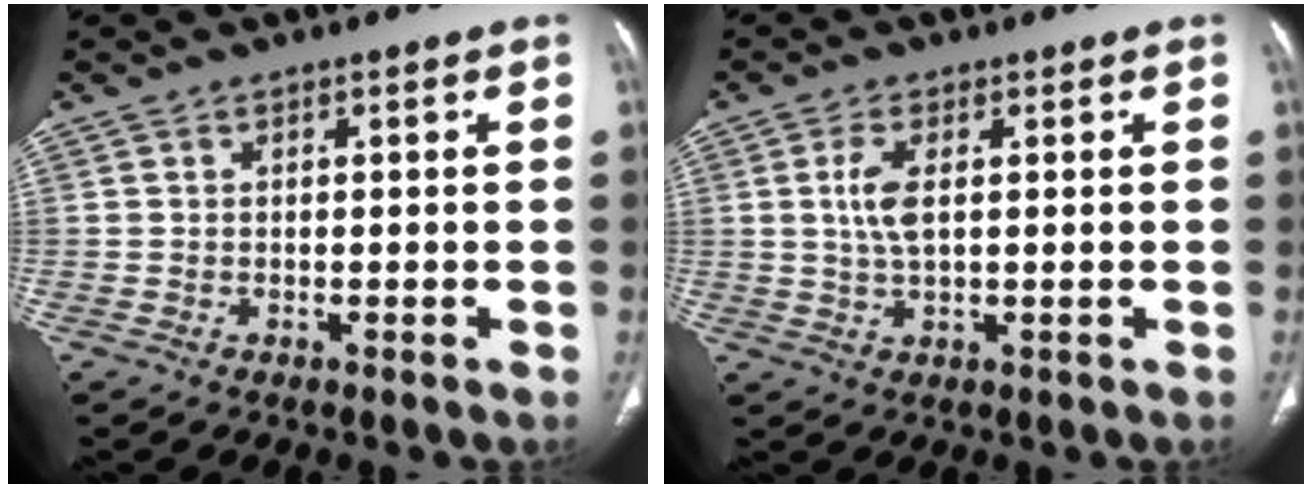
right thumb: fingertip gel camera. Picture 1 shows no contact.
{"total": 4.9, "force": [0.9, 2.1, 4.3], "torque": [-0.100, -0.002, 0.019]}